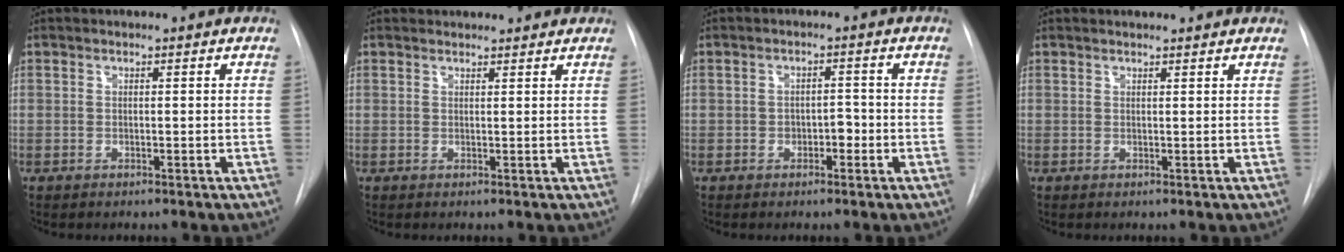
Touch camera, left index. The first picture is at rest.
{"total": 5.0, "force": [4.8, 1.0, 0.7], "torque": [-0.006, 0.031, 0.055]}
{"total": 2.2, "force": [-0.8, 1.3, 1.5], "torque": [-0.015, 0.007, -0.012]}
{"total": 3.4, "force": [3.3, 0.3, 0.8], "torque": [-0.013, 0.020, 0.038]}